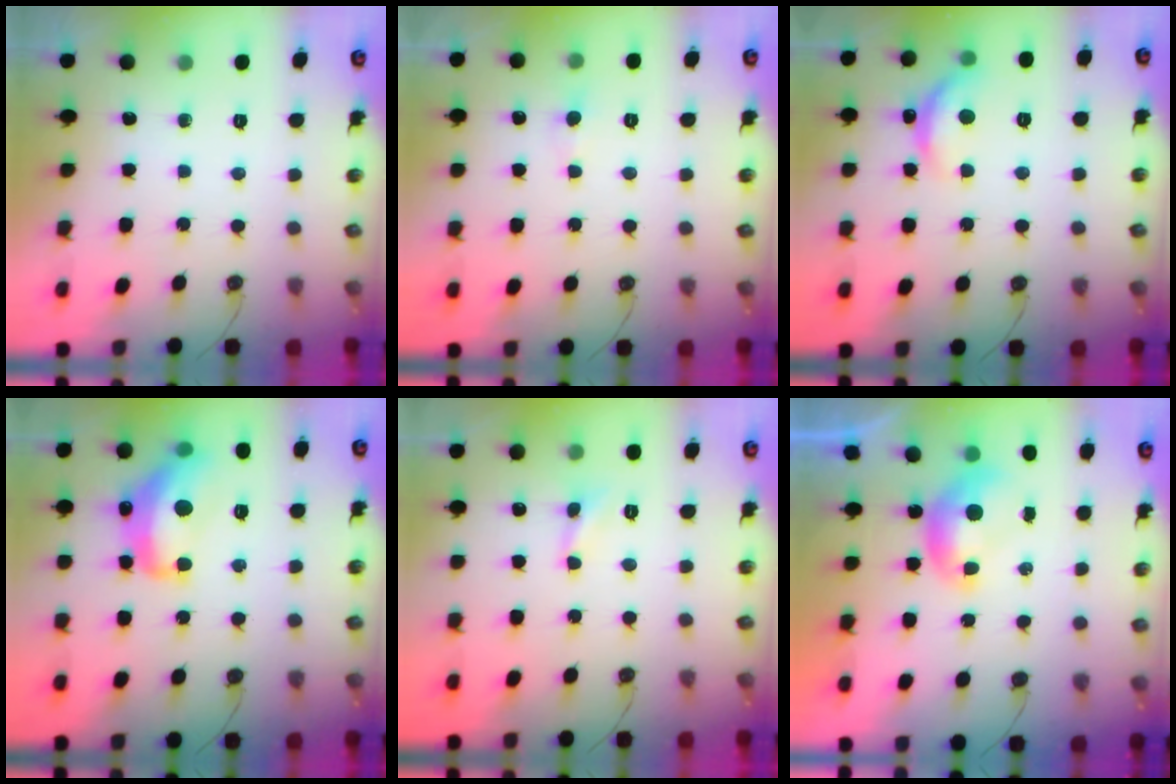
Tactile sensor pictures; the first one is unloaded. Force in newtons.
{"total": 0.7, "press": 0.5, "slide": 0.5}
{"total": 6.3, "press": 6.3, "slide": 0.6}
{"total": 10.2, "press": 10.2, "slide": 1.0}
{"total": 2.1, "press": 2.0, "slide": 0.6}
{"total": 0.0}